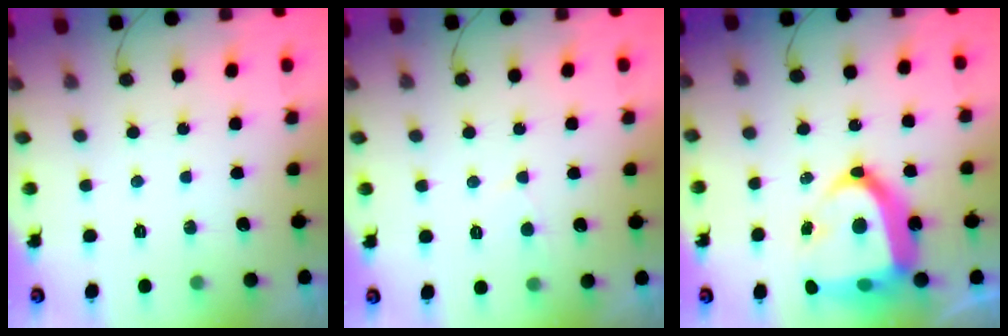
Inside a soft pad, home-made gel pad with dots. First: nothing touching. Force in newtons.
{"total": 2.7, "press": 2.7, "slide": 0.3}
{"total": 21.5, "press": 21.4, "slide": 1.6}